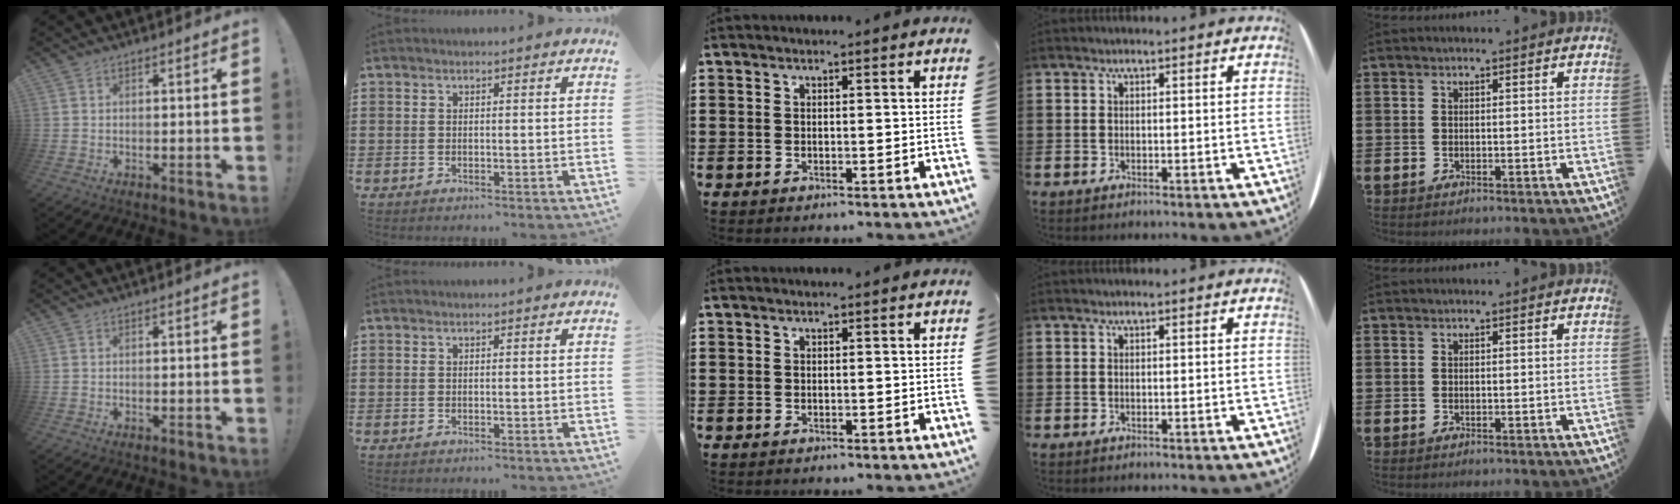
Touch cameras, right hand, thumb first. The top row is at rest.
{}